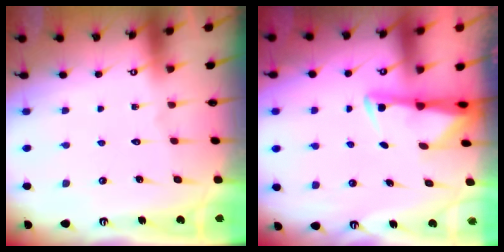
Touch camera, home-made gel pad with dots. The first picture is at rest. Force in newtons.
{"total": 3.0, "press": 2.9, "slide": 0.6}